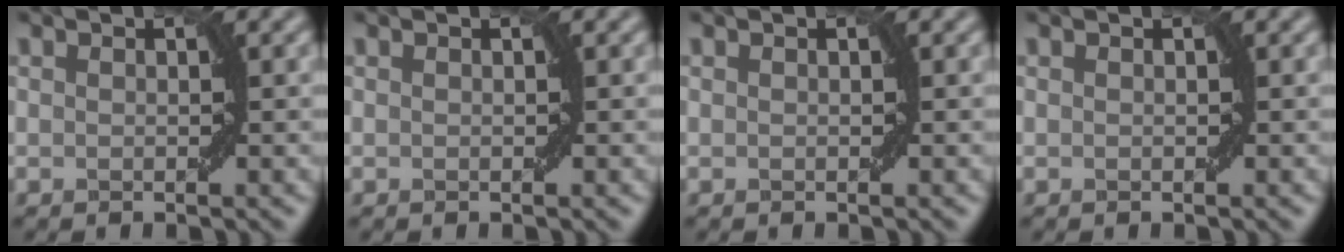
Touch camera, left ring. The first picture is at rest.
{"total": 0.0}
{"total": 0.0}
{"total": 0.0}